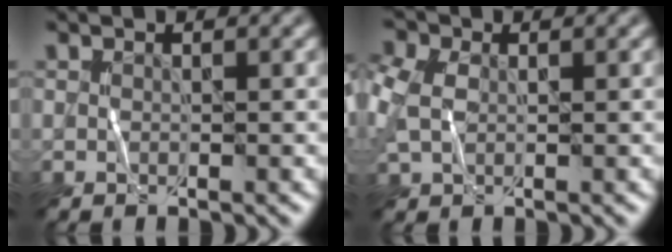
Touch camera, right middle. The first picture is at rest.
{"total": 4.6, "force": [0.5, 3.4, 3.1], "torque": [-0.092, 0.005, 0.014]}